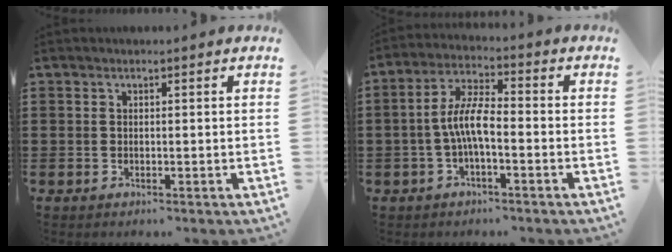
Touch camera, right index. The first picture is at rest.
{"total": 6.9, "force": [-1.5, 1.9, 6.4], "torque": [-0.141, -0.007, -0.033]}